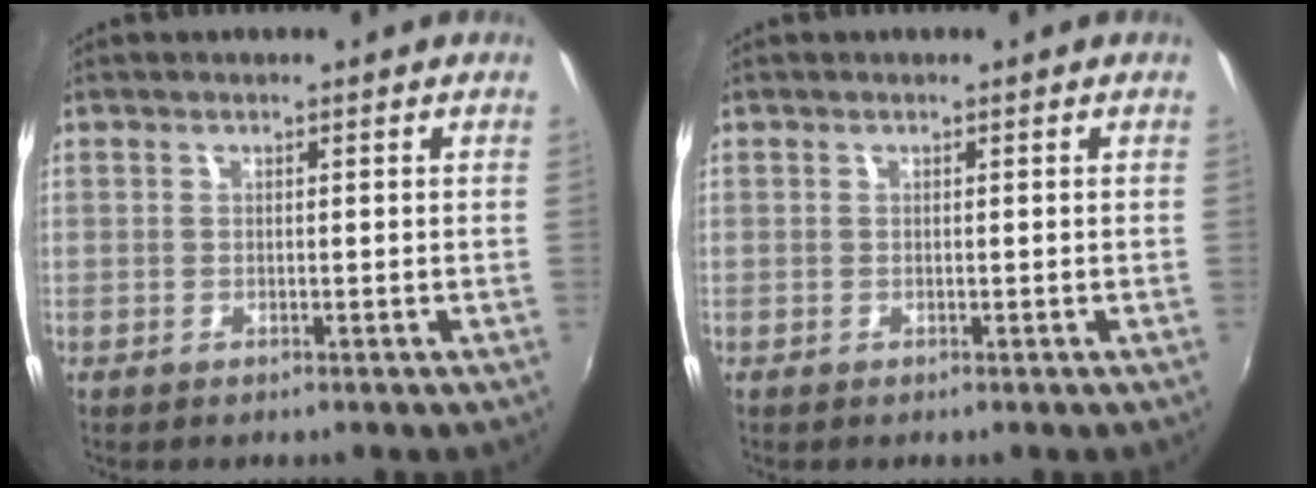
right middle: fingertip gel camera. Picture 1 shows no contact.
{"total": 0.0}